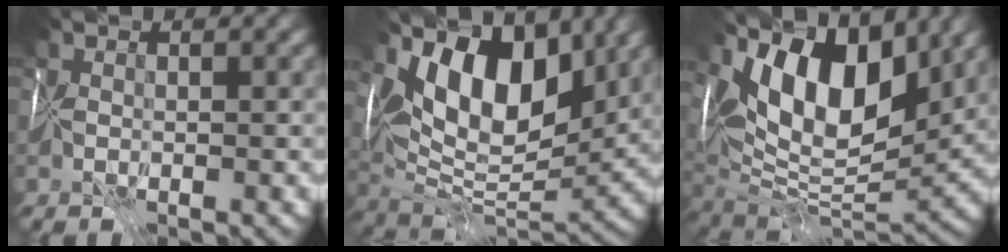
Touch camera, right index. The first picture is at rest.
{"total": 11.0, "force": [5.1, 5.3, 8.1], "torque": [-0.118, -0.002, 0.091]}
{"total": 12.9, "force": [6.6, 5.7, 9.6], "torque": [-0.147, 0.015, 0.107]}